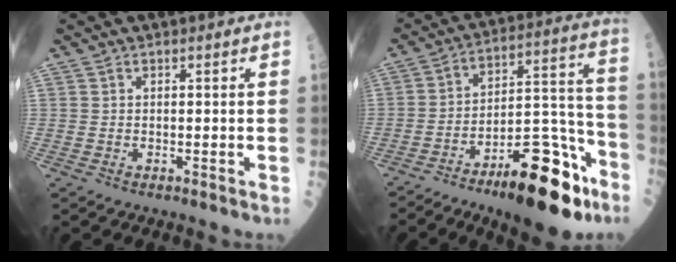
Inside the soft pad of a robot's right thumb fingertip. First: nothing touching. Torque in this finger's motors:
{"motor_torque": [3.09, 1.92, 1.65, -1.12, 0.12]}